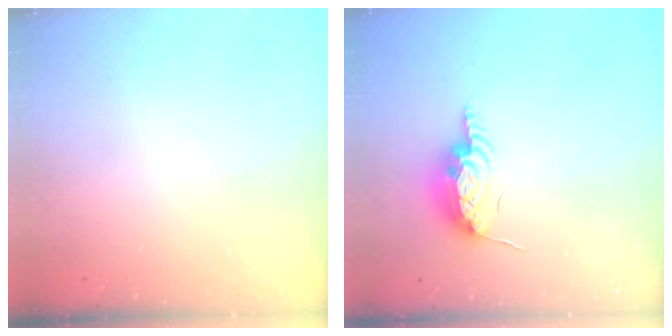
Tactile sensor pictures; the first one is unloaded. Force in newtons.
{"total": 10.8, "press": 10.7, "slide": 1.1}